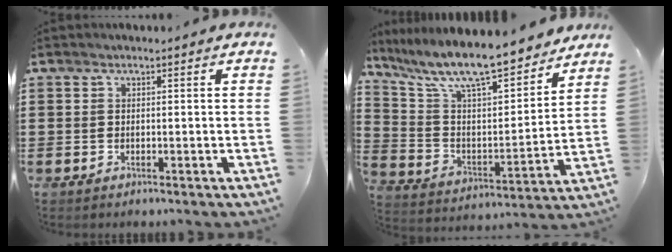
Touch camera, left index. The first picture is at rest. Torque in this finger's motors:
{"motor_torque": [2.14, 0.00, 0.50, 0.21]}